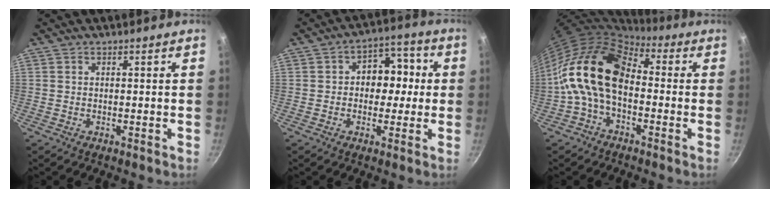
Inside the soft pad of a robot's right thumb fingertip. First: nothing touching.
{"total": 9.3, "force": [0.4, 7.1, 6.0], "torque": [-0.024, 0.022, -0.005]}
{"total": 15.0, "force": [-1.1, 9.6, 11.4], "torque": [-0.185, 0.037, -0.043]}